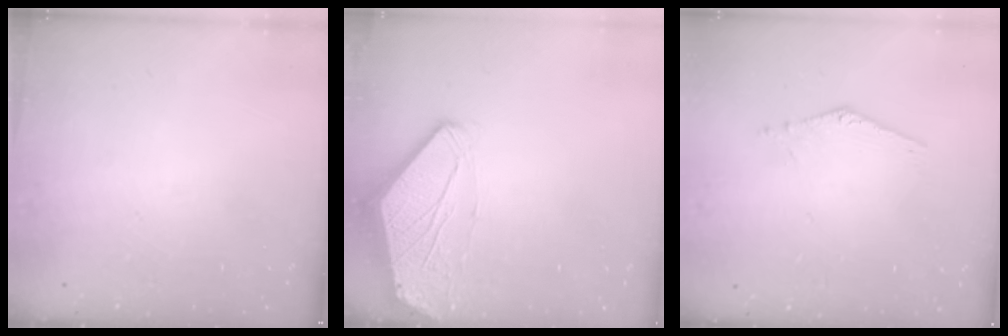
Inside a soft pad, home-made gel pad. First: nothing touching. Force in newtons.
{"total": 0.0}
{"total": 1.2, "press": 1.2, "slide": 0.1}